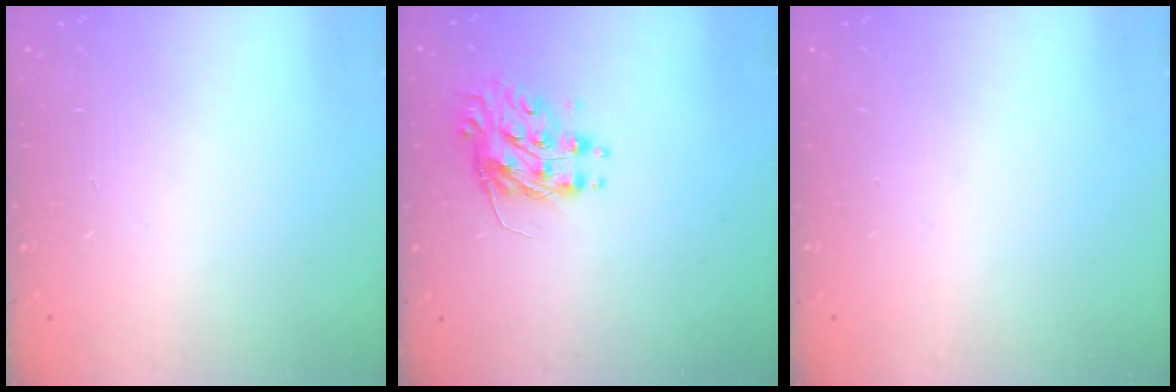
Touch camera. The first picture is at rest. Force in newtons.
{"total": 9.2, "press": 9.2, "slide": 0.3}
{"total": 0.0}